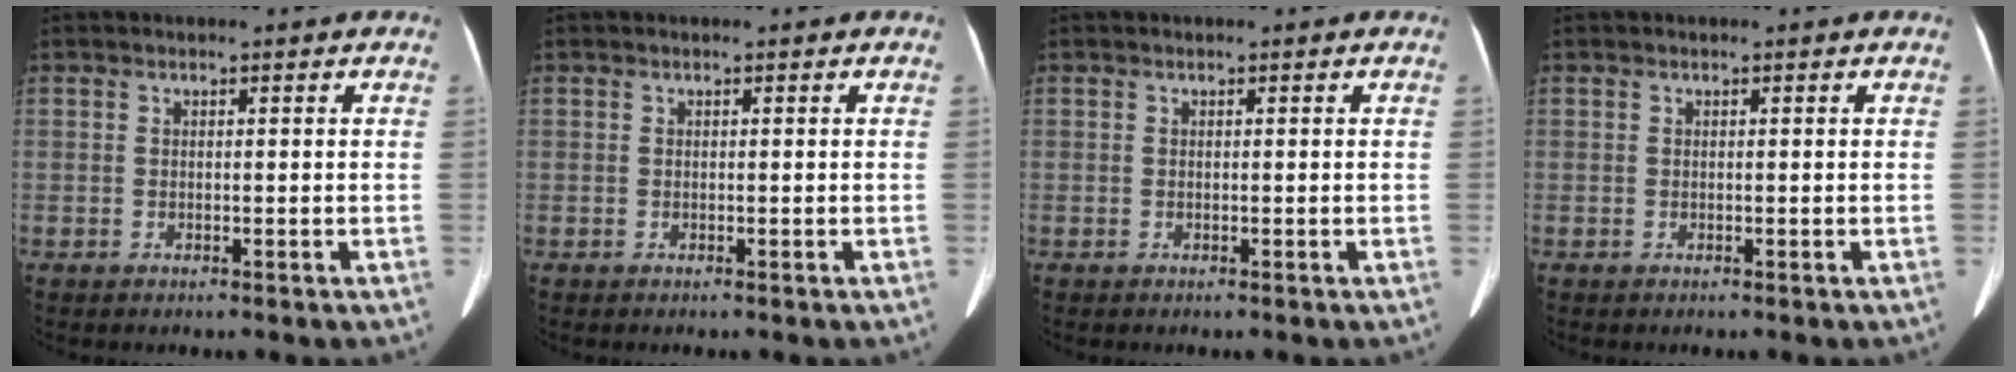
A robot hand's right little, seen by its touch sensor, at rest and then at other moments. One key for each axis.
{"total": 0.0}
{"total": 0.0}
{"total": 0.0}